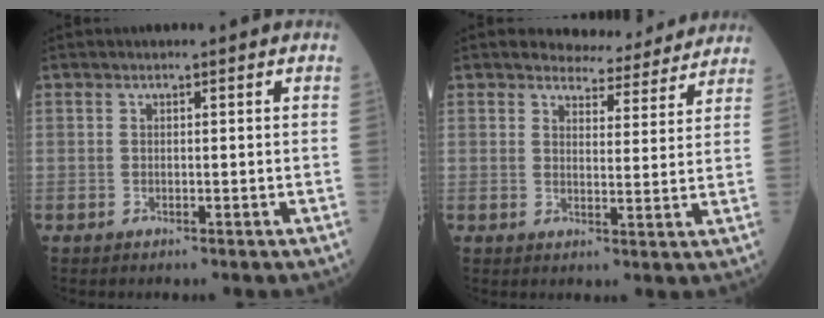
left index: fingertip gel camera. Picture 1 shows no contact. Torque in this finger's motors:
{"motor_torque": [0.20, -0.39, -0.11, 0.01]}